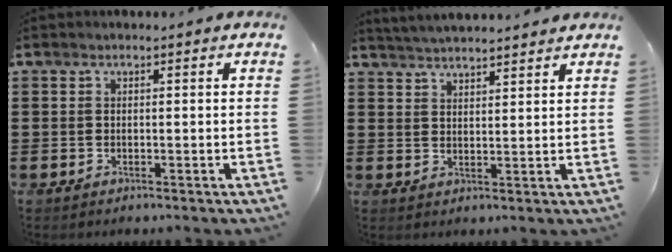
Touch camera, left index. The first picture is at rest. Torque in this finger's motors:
{"motor_torque": [2.14, 0.00, 0.01, 0.04]}